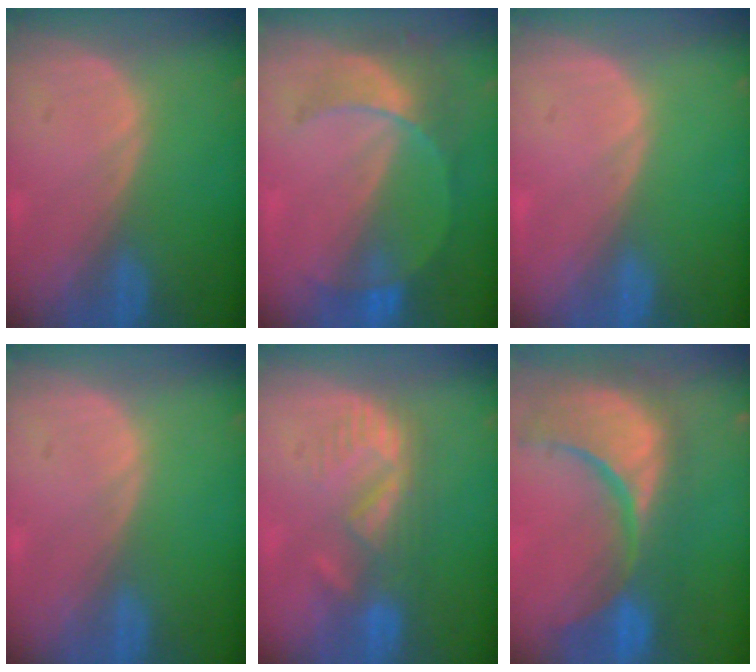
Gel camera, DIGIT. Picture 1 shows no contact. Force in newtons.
{"total": 7.8, "press": 6.7, "slide": 3.9}
{"total": 0.0}
{"total": 0.0}
{"total": 6.0, "press": 5.8, "slide": 1.5}
{"total": 14.9, "press": 12.0, "slide": 8.9}